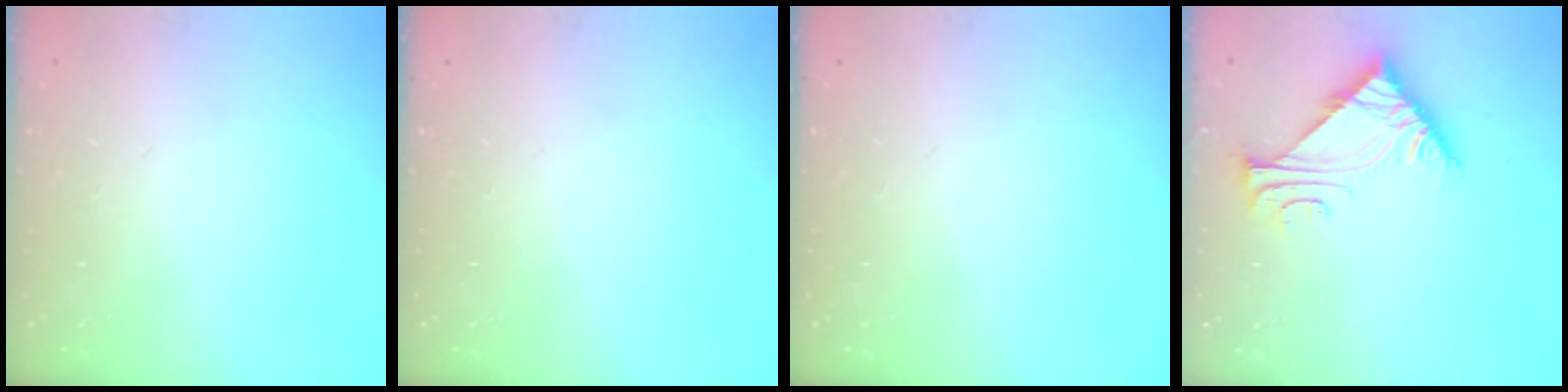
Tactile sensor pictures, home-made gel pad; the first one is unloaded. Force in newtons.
{"total": 0.0}
{"total": 0.0}
{"total": 7.4, "press": 7.4, "slide": 0.3}